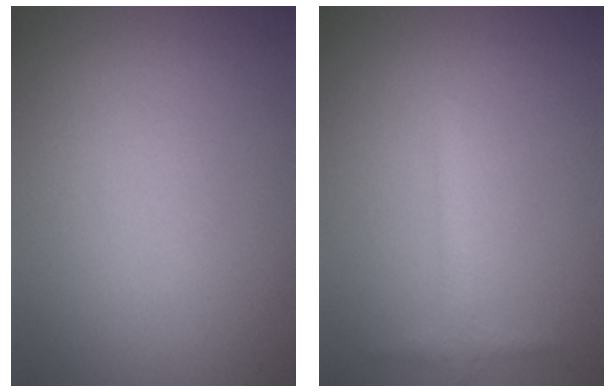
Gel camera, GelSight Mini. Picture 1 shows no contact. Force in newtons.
{"total": 1.4, "press": 1.4, "slide": 0.0}